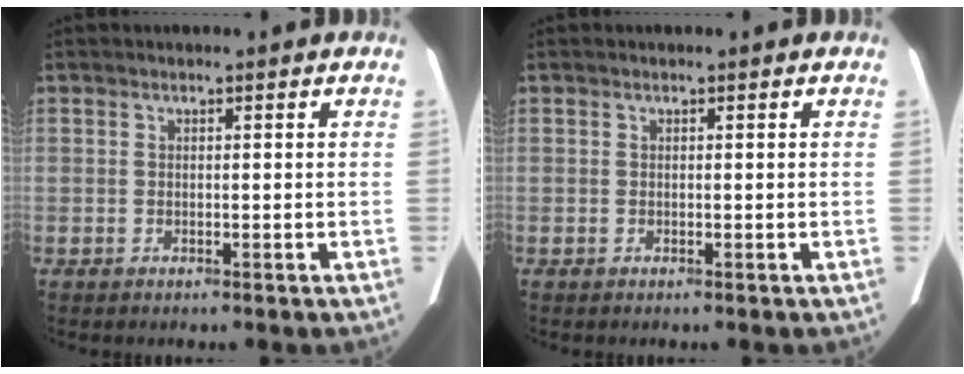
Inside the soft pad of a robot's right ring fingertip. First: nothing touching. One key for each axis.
{"total": 0.0}